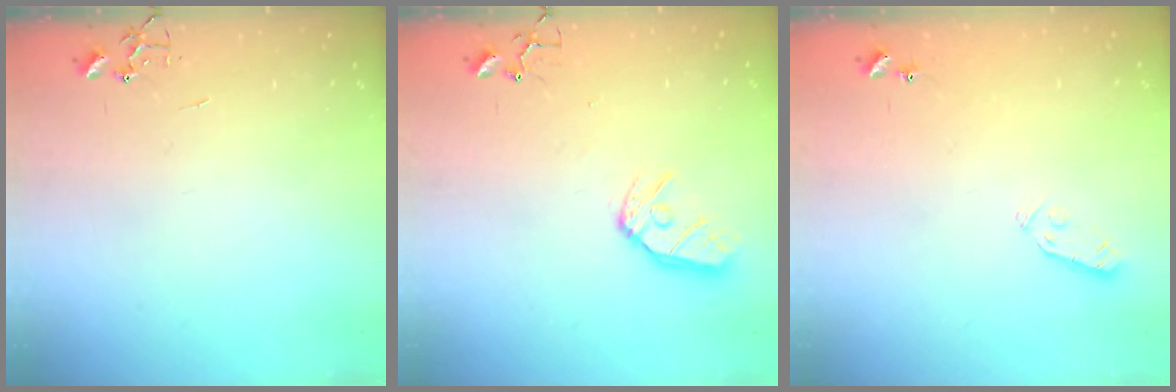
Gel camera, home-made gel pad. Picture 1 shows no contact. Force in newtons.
{"total": 11.0, "press": 11.0, "slide": 1.3}
{"total": 4.1, "press": 4.0, "slide": 0.7}